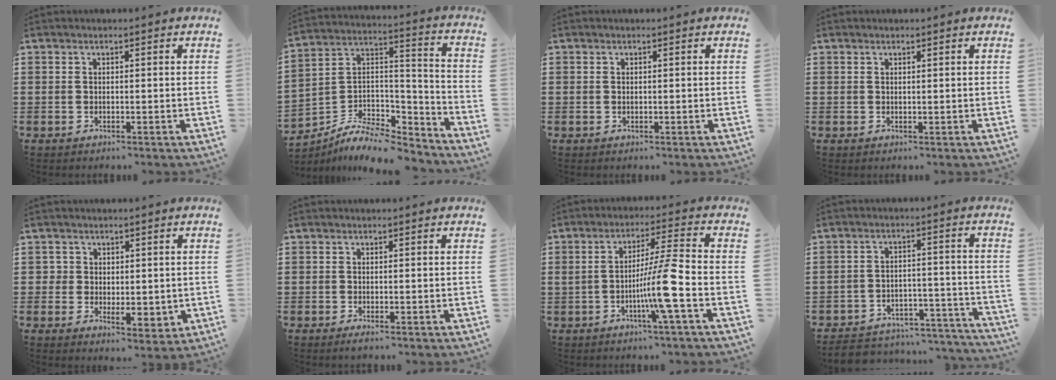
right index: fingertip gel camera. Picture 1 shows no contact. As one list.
[{"total": 8.3, "force": [-6.6, 3.6, 3.4], "torque": [-0.068, 0.013, -0.126]}, {"total": 0.0}, {"total": 0.0}, {"total": 3.1, "force": [0.7, 2.8, 1.3], "torque": [-0.033, 0.013, 0.013]}, {"total": 0.8, "force": [-0.6, 0.0, 0.5], "torque": [-0.010, -0.004, -0.010]}, {"total": 9.3, "force": [-3.4, 0.0, 8.7], "torque": [-0.160, -0.004, -0.067]}, {"total": 4.5, "force": [-4.3, 1.0, 1.0], "torque": [-0.017, 0.007, -0.087]}]